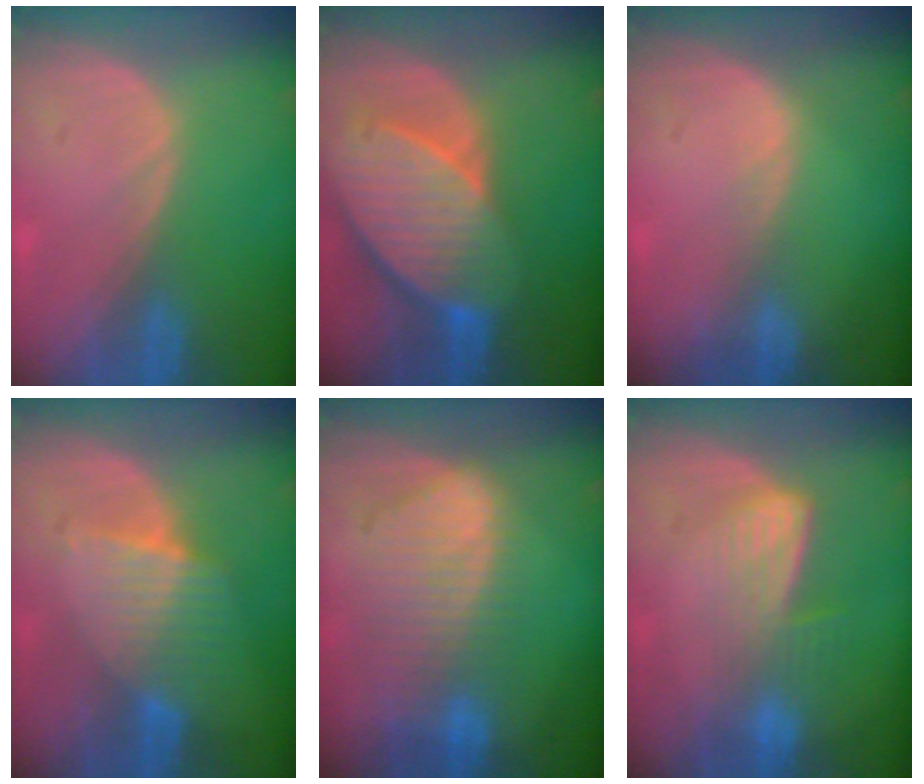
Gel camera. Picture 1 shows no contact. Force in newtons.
{"total": 10.7, "press": 9.4, "slide": 5.1}
{"total": 0.8, "press": 0.5, "slide": 0.7}
{"total": 6.8, "press": 6.0, "slide": 3.3}
{"total": 9.2, "press": 8.1, "slide": 4.4}
{"total": 7.2, "press": 6.0, "slide": 4.0}